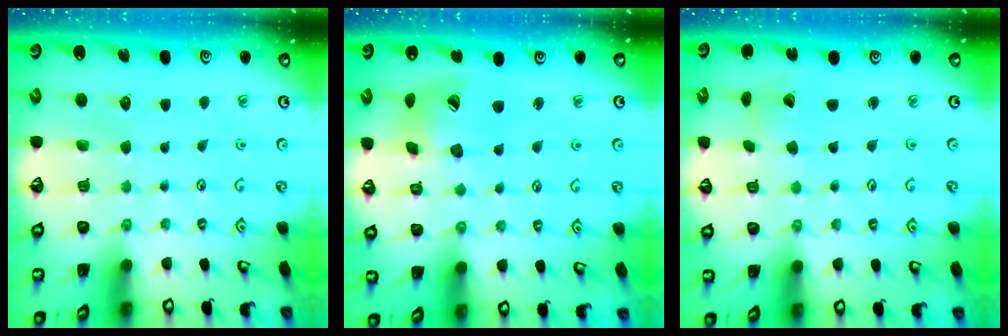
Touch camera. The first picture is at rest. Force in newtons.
{"total": 15.2, "press": 15.1, "slide": 2.0}
{"total": 2.0, "press": 2.0, "slide": 0.3}